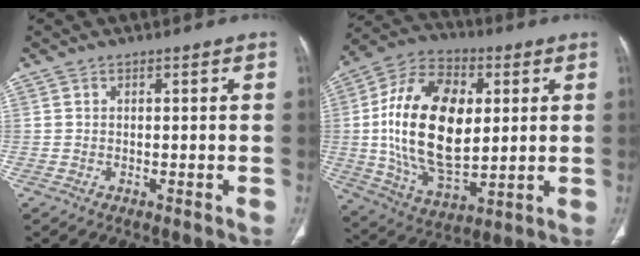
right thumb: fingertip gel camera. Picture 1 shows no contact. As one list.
[{"total": 22.9, "force": [2.6, 13.1, 18.6], "torque": [-0.327, -0.008, 0.048]}]